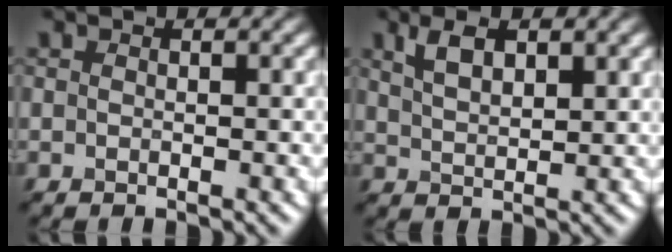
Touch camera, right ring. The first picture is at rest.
{"total": 2.1, "force": [1.6, 0.2, 1.3], "torque": [-0.052, 0.002, 0.060]}